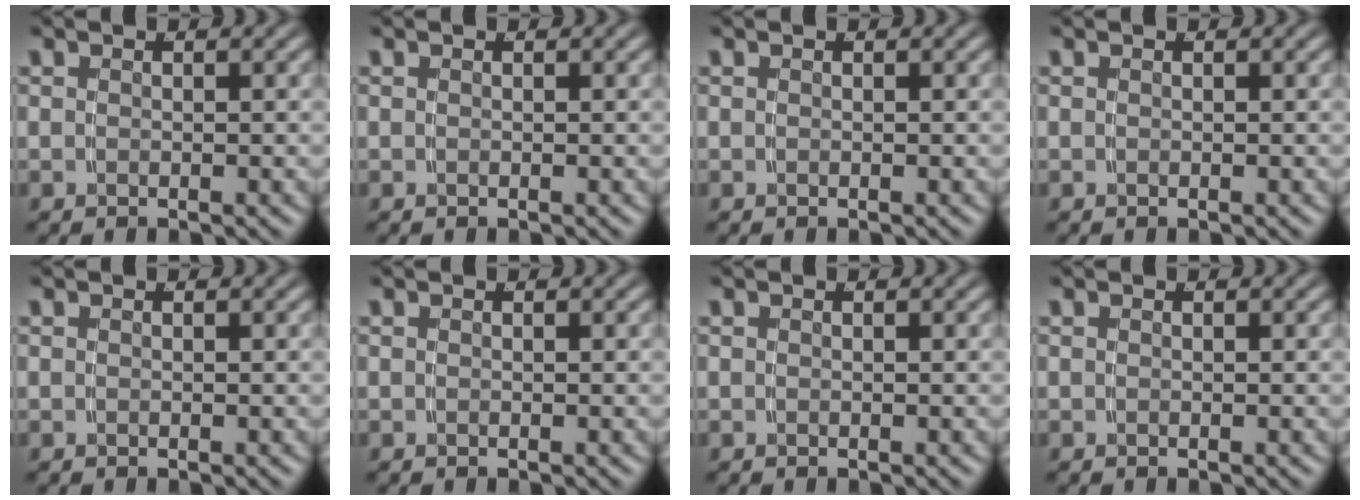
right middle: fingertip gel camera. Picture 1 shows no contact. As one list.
[{"total": 0.0}, {"total": 0.0}, {"total": 0.0}, {"total": 0.0}, {"total": 0.0}, {"total": 0.0}, {"total": 0.0}]